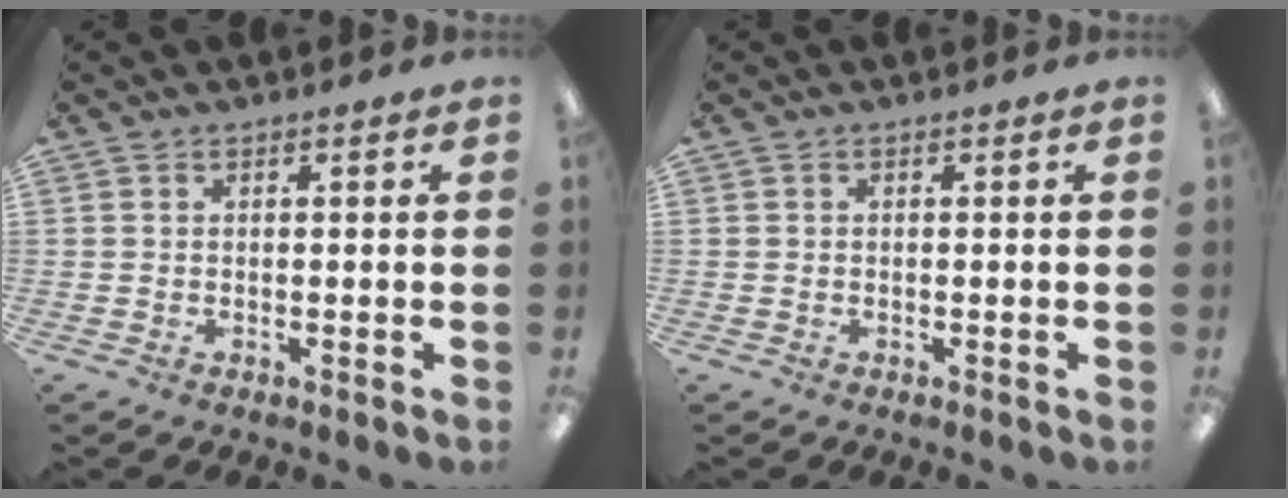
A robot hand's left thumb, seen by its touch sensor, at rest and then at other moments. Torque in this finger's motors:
{"motor_torque": [0.00, 0.00, -0.08, -0.08, -0.02]}